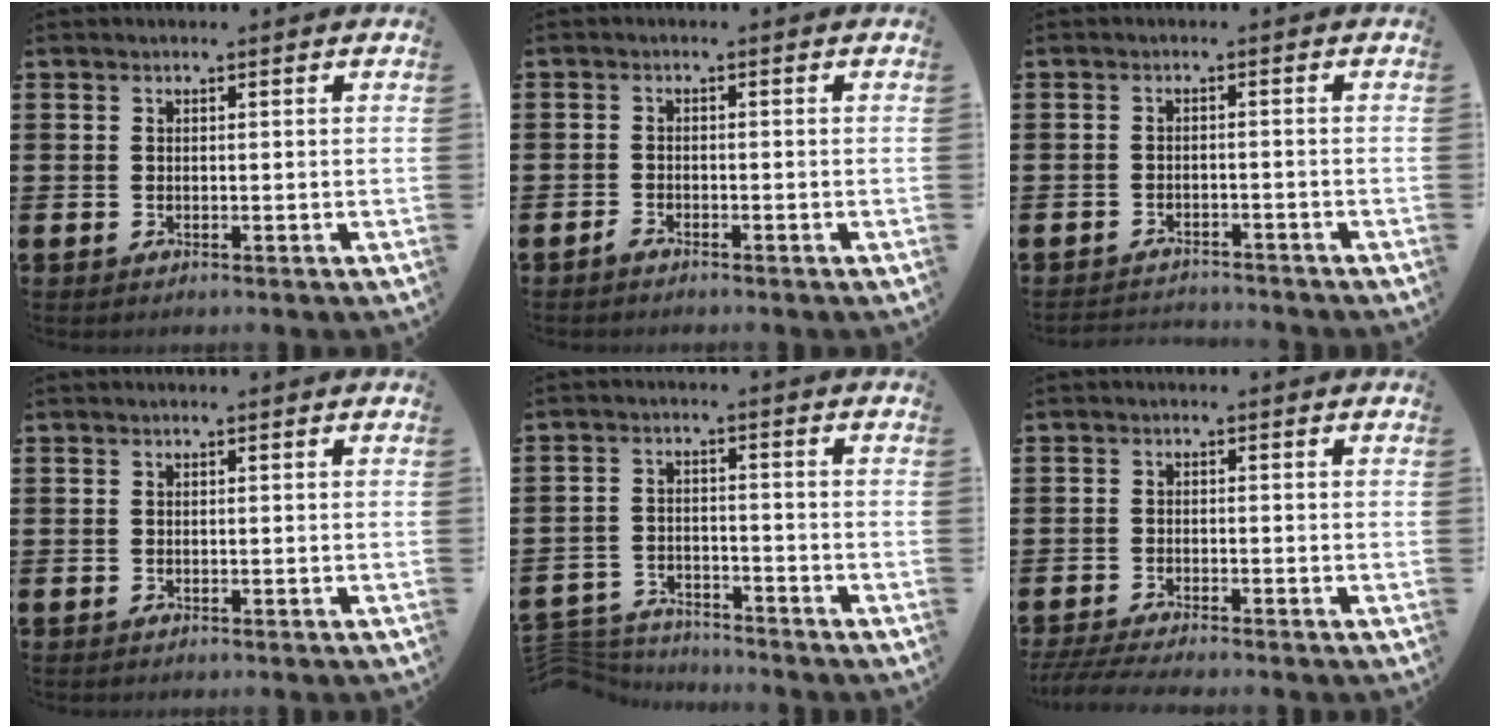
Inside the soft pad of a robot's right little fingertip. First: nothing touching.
{"total": 1.1, "force": [-1.0, 0.4, 0.3], "torque": [-0.008, 0.001, -0.021]}
{"total": 2.0, "force": [-2.0, 0.0, -0.2], "torque": [-0.002, 0.002, -0.044]}
{"total": 0.0}
{"total": 3.5, "force": [-3.5, 0.7, 0.0], "torque": [-0.013, -0.002, -0.077]}
{"total": 2.3, "force": [-2.1, 0.0, 0.8], "torque": [-0.020, -0.002, -0.043]}